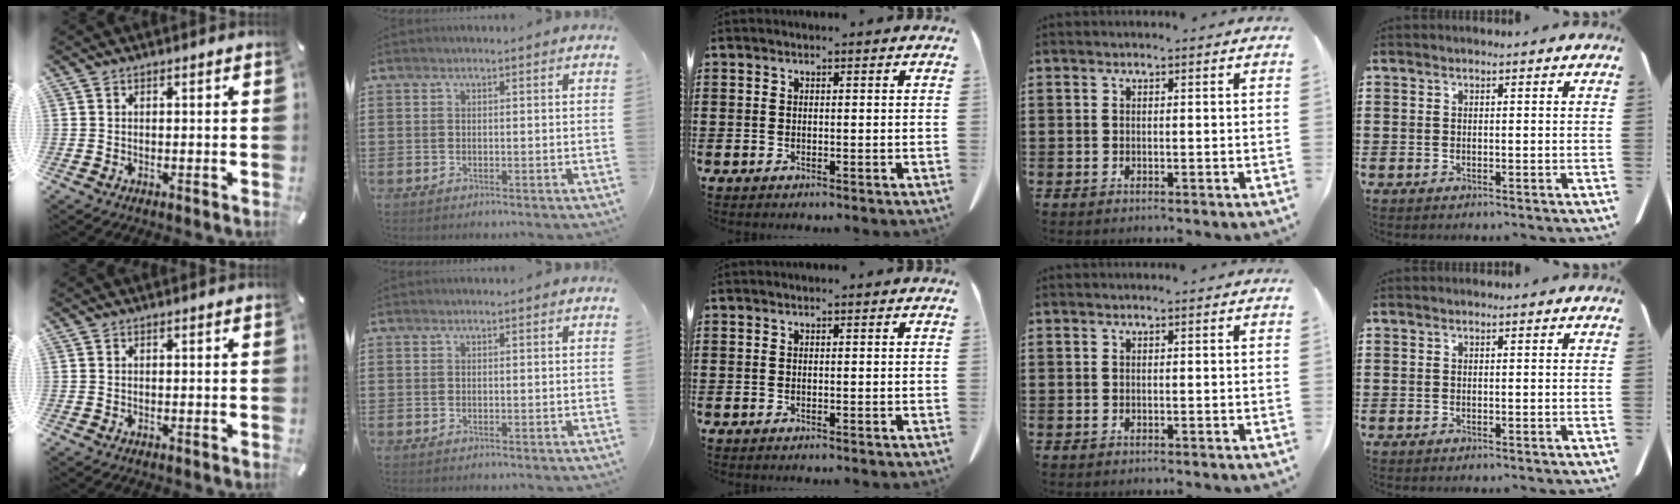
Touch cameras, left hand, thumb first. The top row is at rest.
{}